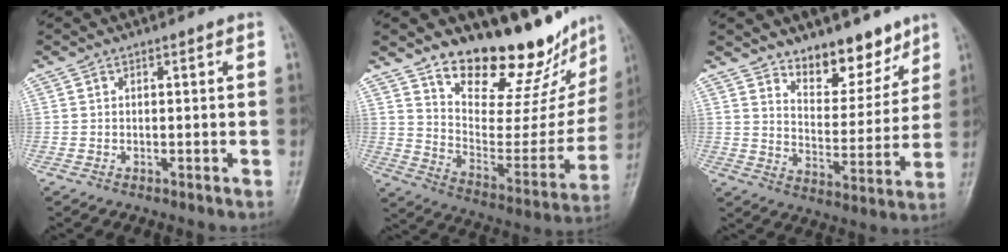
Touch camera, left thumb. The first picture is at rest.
{"total": 21.8, "force": [17.9, 7.6, 9.9], "torque": [-0.093, -0.122, 0.272]}
{"total": 10.8, "force": [8.4, 4.9, 4.6], "torque": [-0.033, -0.068, 0.143]}